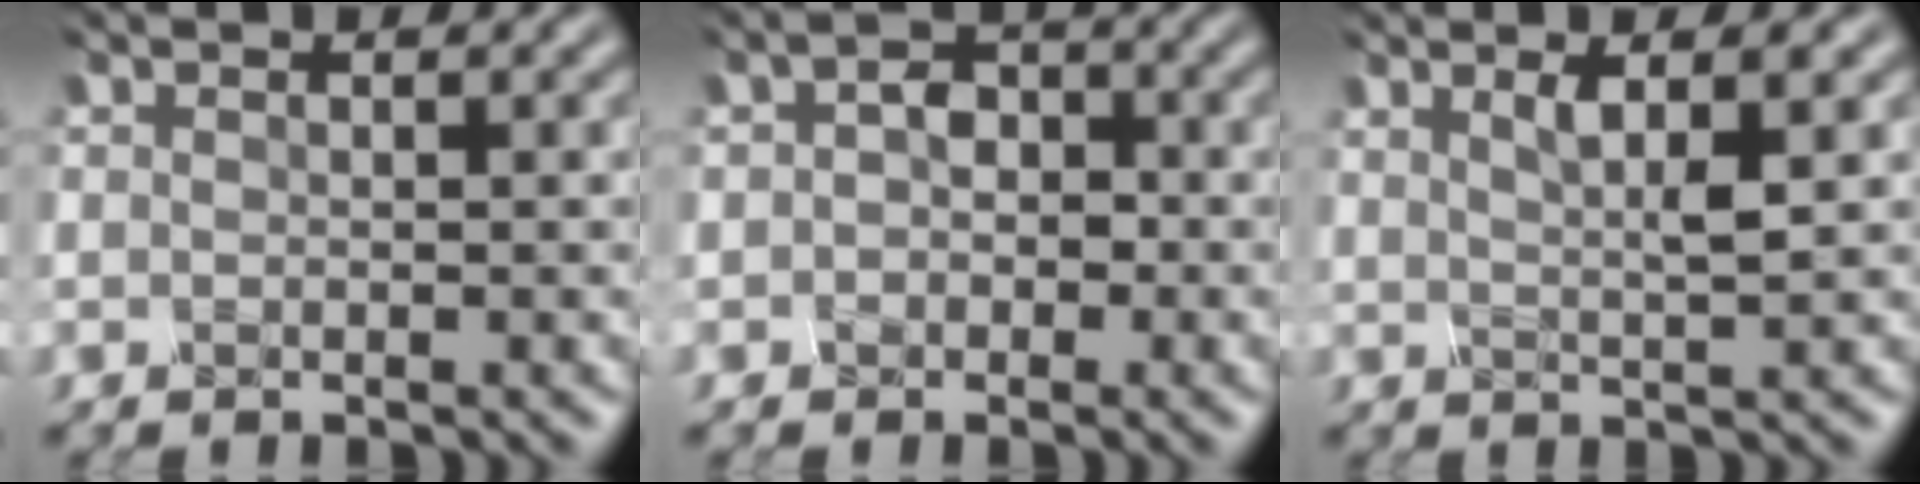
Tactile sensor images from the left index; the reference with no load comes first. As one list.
[{"total": 2.5, "force": [-0.4, 2.0, 1.3], "torque": [-0.021, 0.006, -0.016]}, {"total": 2.3, "force": [0.8, 0.5, 2.1], "torque": [-0.026, 0.000, 0.014]}]